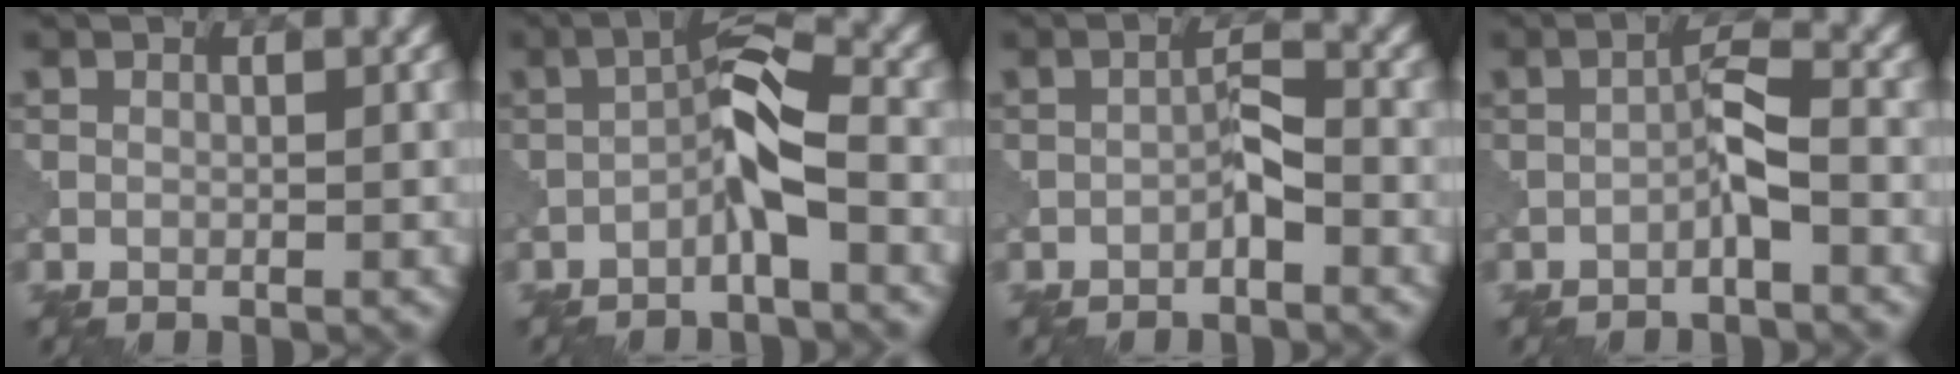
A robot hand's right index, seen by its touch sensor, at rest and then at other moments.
{"total": 4.0, "force": [-1.6, 0.6, 3.6], "torque": [-0.067, 0.017, -0.036]}
{"total": 1.8, "force": [-1.0, 0.4, 1.4], "torque": [-0.026, 0.008, -0.020]}
{"total": 2.3, "force": [-1.1, 0.3, 2.0], "torque": [-0.037, 0.013, -0.024]}